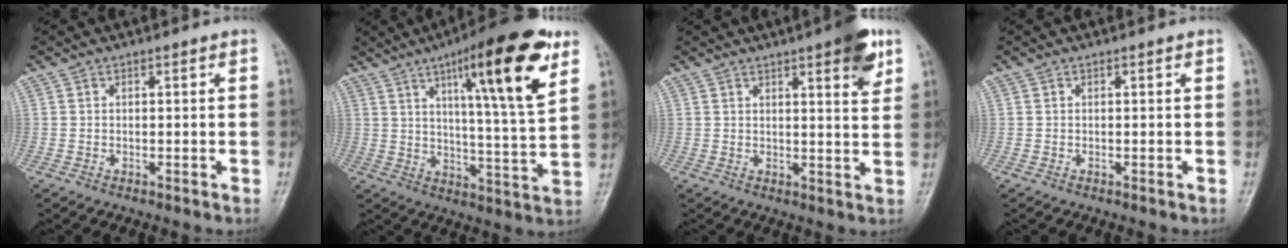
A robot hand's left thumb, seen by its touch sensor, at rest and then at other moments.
{"total": 19.3, "force": [9.6, 3.2, 16.4], "torque": [-0.228, -0.040, 0.142]}
{"total": 7.9, "force": [4.4, 1.8, 6.4], "torque": [-0.071, -0.018, 0.053]}
{"total": 0.0}